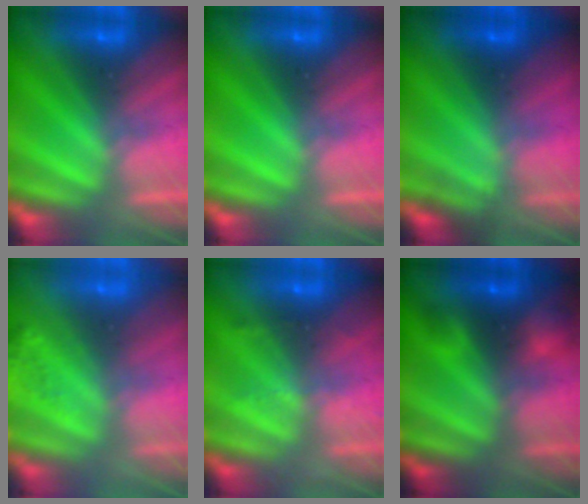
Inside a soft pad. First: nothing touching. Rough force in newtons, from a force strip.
{"total": 0.0}
{"total": 4.7}
{"total": 7.0}
{"total": 2.3}
{"total": 2.3}